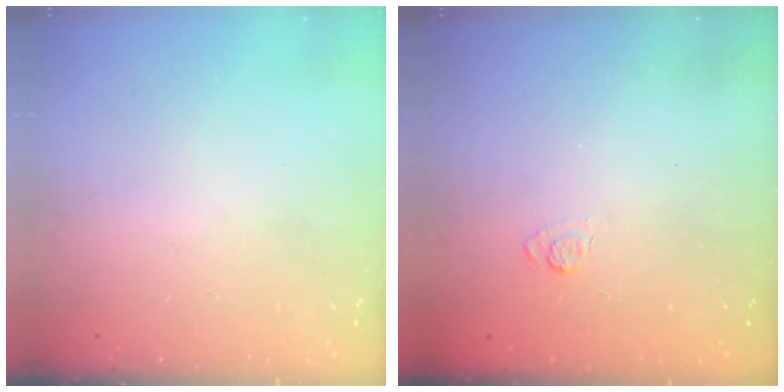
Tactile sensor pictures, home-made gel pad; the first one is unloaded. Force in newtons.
{"total": 2.2, "press": 1.8, "slide": 1.3}